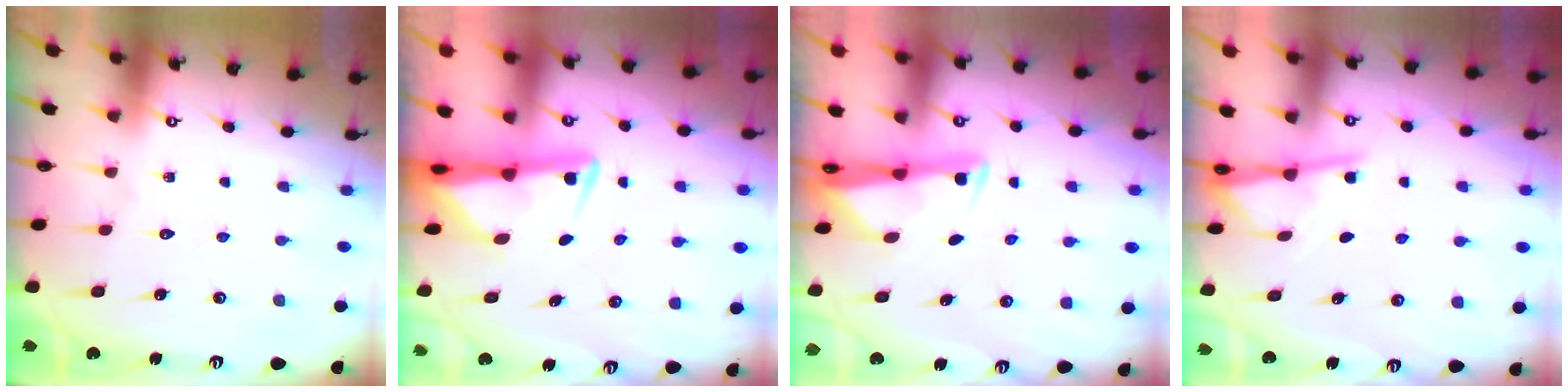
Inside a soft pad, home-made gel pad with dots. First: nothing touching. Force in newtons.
{"total": 3.2, "press": 3.1, "slide": 0.6}
{"total": 2.6, "press": 2.6, "slide": 0.4}
{"total": 2.2, "press": 2.2, "slide": 0.3}